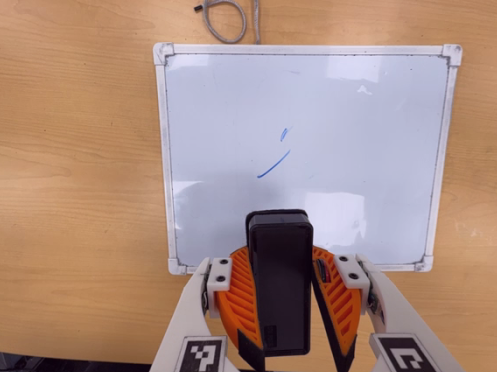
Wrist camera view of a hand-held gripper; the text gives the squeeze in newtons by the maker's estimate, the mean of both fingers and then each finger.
{"total": 11.1, "left": 10.7, "right": 11.5}